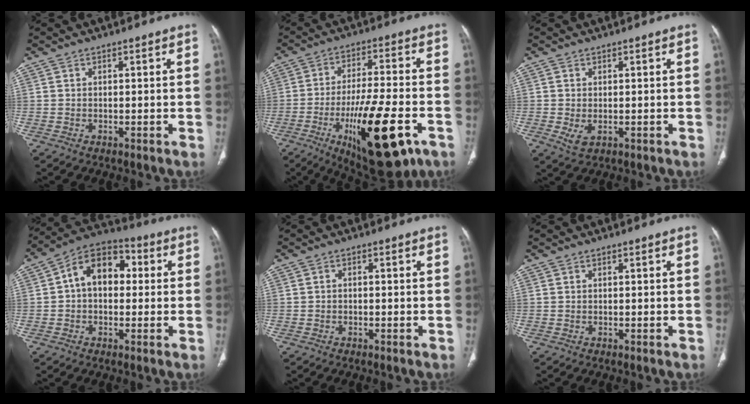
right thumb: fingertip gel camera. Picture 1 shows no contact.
{"total": 21.2, "force": [-8.7, 6.9, 18.0], "torque": [-0.282, 0.022, -0.126]}
{"total": 2.7, "force": [-0.5, 1.7, 2.1], "torque": [-0.045, -0.005, -0.001]}
{"total": 12.2, "force": [1.7, 8.2, 9.0], "torque": [-0.117, 0.033, 0.014]}
{"total": 0.6, "force": [-0.3, 0.4, 0.4], "torque": [-0.004, 0.002, -0.008]}
{"total": 0.0}